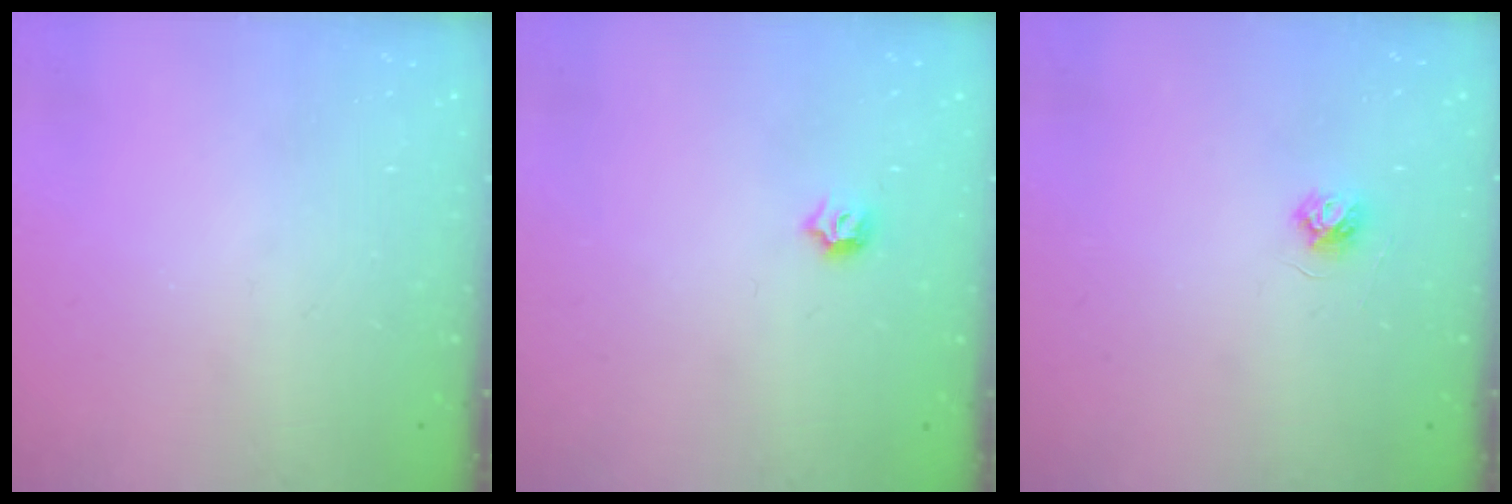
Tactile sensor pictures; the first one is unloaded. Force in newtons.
{"total": 3.7, "press": 3.6, "slide": 0.6}
{"total": 3.7, "press": 3.6, "slide": 0.4}